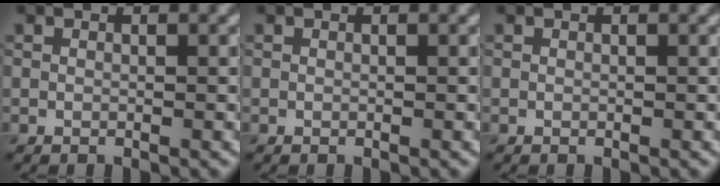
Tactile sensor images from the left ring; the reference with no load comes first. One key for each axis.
{"total": 0.0}
{"total": 0.0}